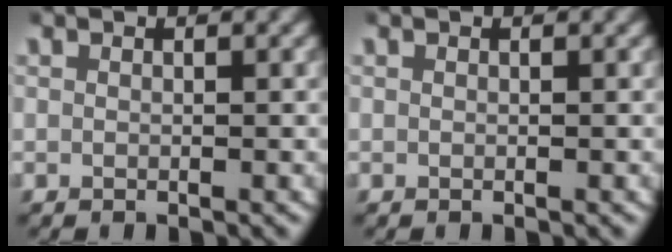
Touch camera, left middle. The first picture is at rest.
{"total": 0.0}